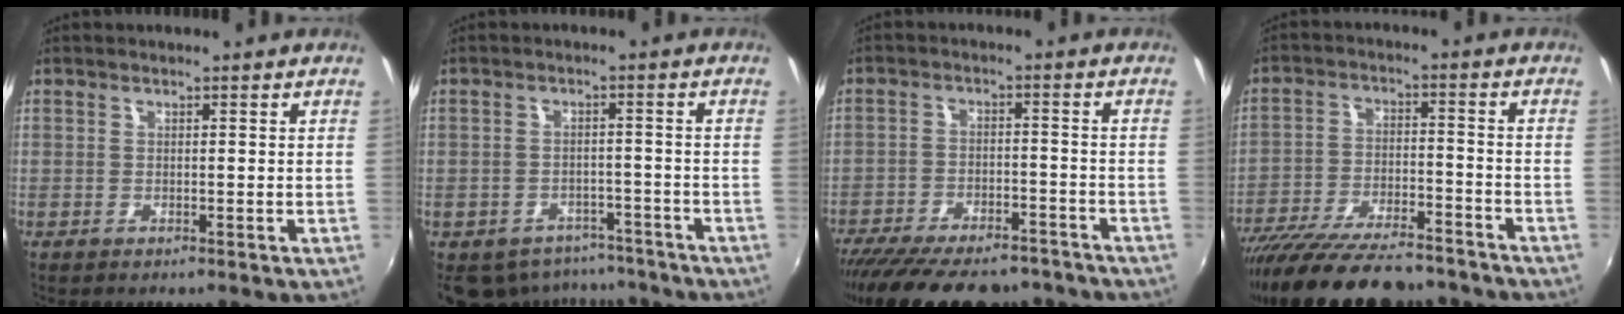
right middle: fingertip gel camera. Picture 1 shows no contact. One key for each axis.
{"total": 11.6, "fx": -8.5, "fy": 6.9, "fz": 3.7, "tx": -0.092, "ty": 0.004, "tz": -0.100}
{"total": 20.7, "fx": -17.0, "fy": 7.2, "fz": 9.4, "tx": -0.193, "ty": -0.019, "tz": -0.239}
{"total": 22.3, "fx": -18.9, "fy": 5.8, "fz": 10.4, "tx": -0.203, "ty": -0.036, "tz": -0.288}